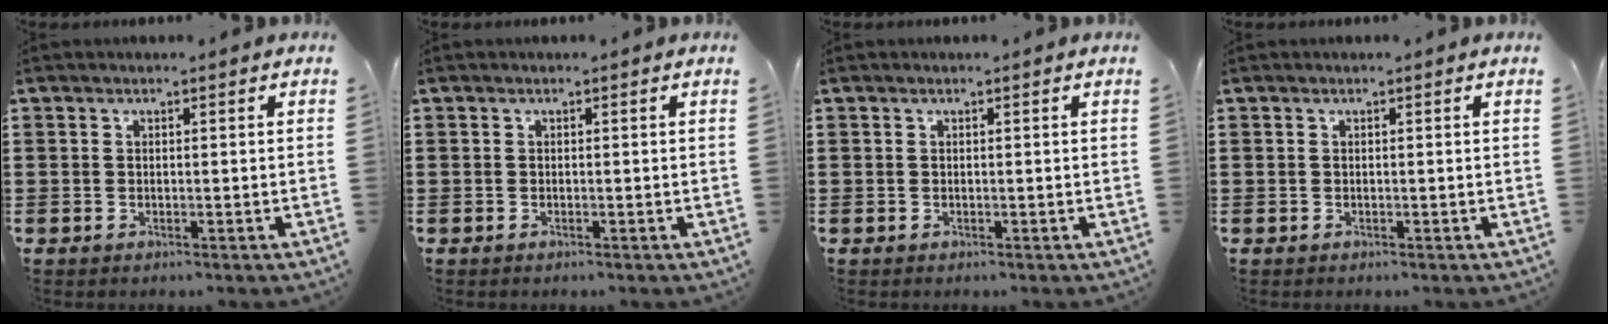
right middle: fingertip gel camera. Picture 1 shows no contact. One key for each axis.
{"total": 0.0}
{"total": 0.0}
{"total": 0.0}